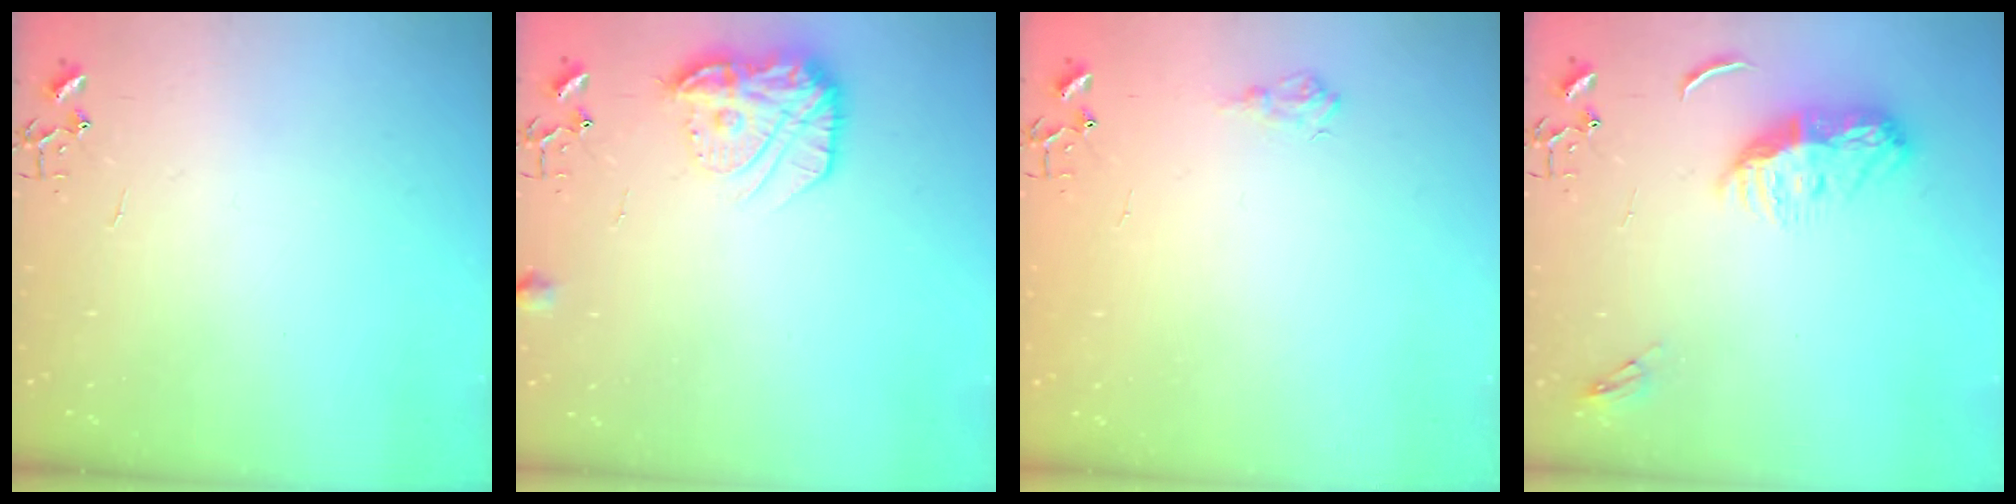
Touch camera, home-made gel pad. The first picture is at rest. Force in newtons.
{"total": 14.6, "press": 14.6, "slide": 0.8}
{"total": 7.3, "press": 7.3, "slide": 0.4}
{"total": 10.5, "press": 10.5, "slide": 0.4}